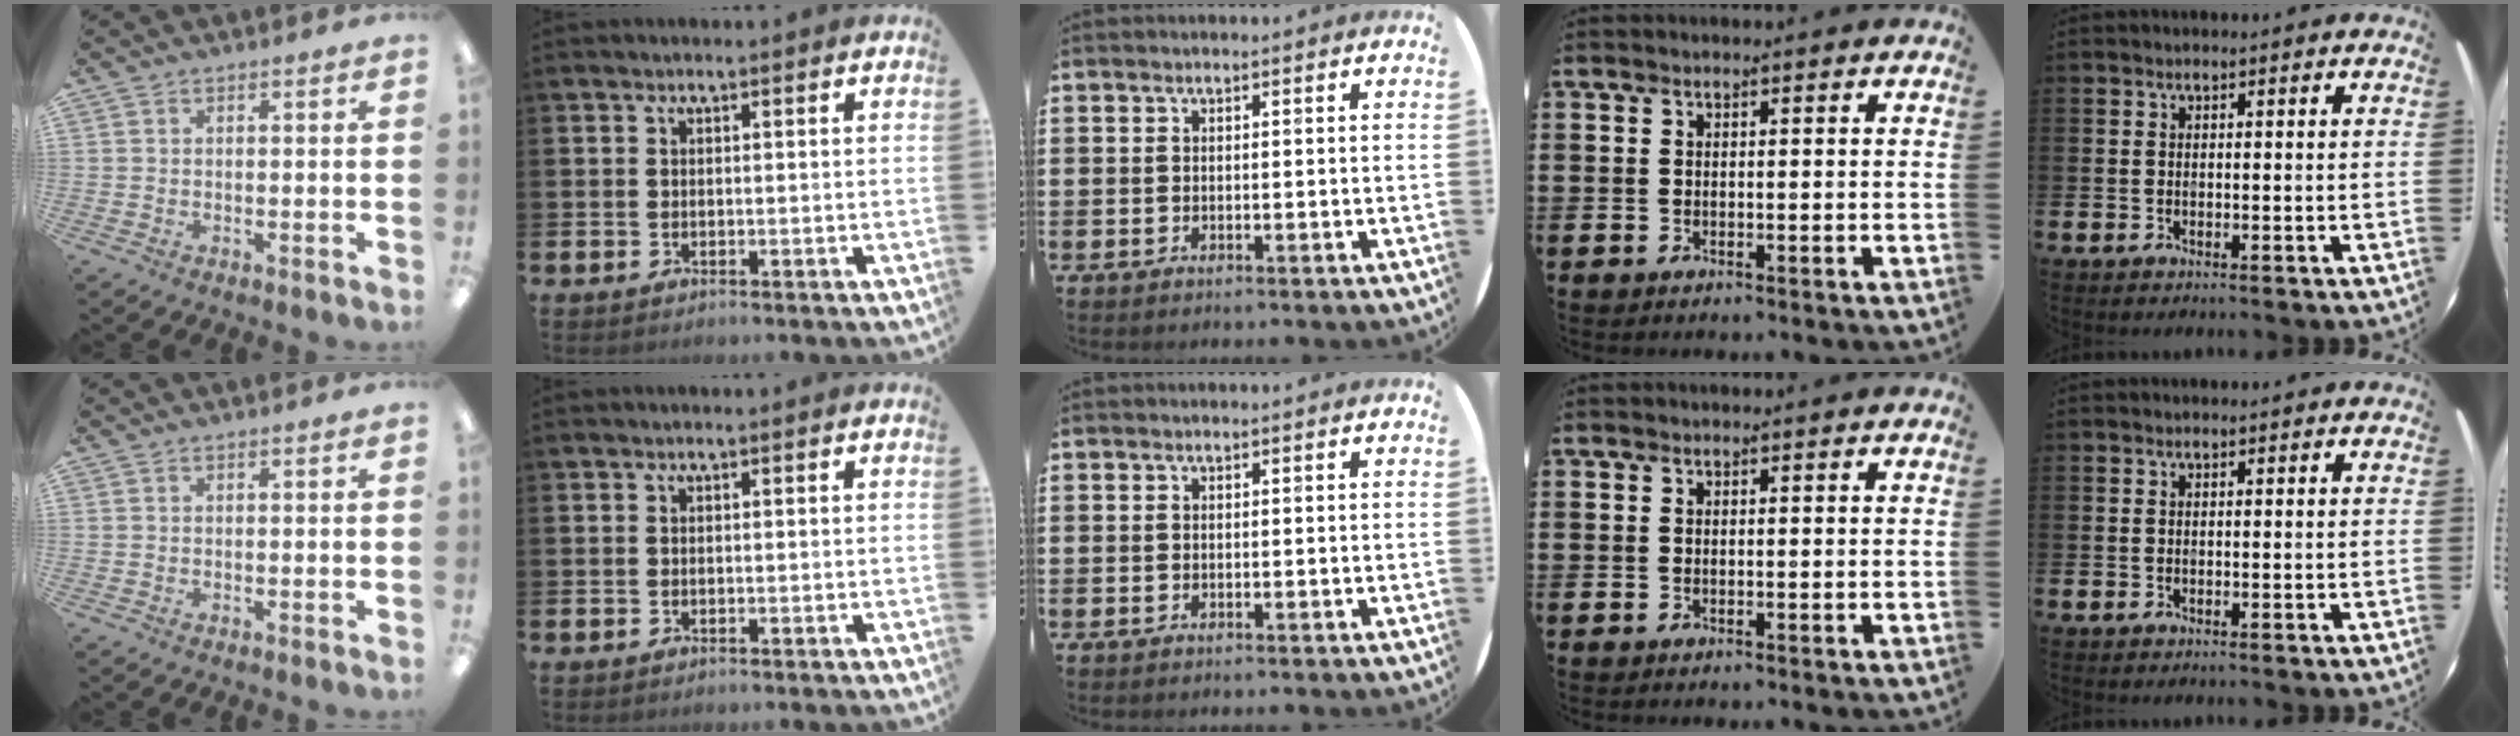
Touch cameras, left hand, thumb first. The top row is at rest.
{}